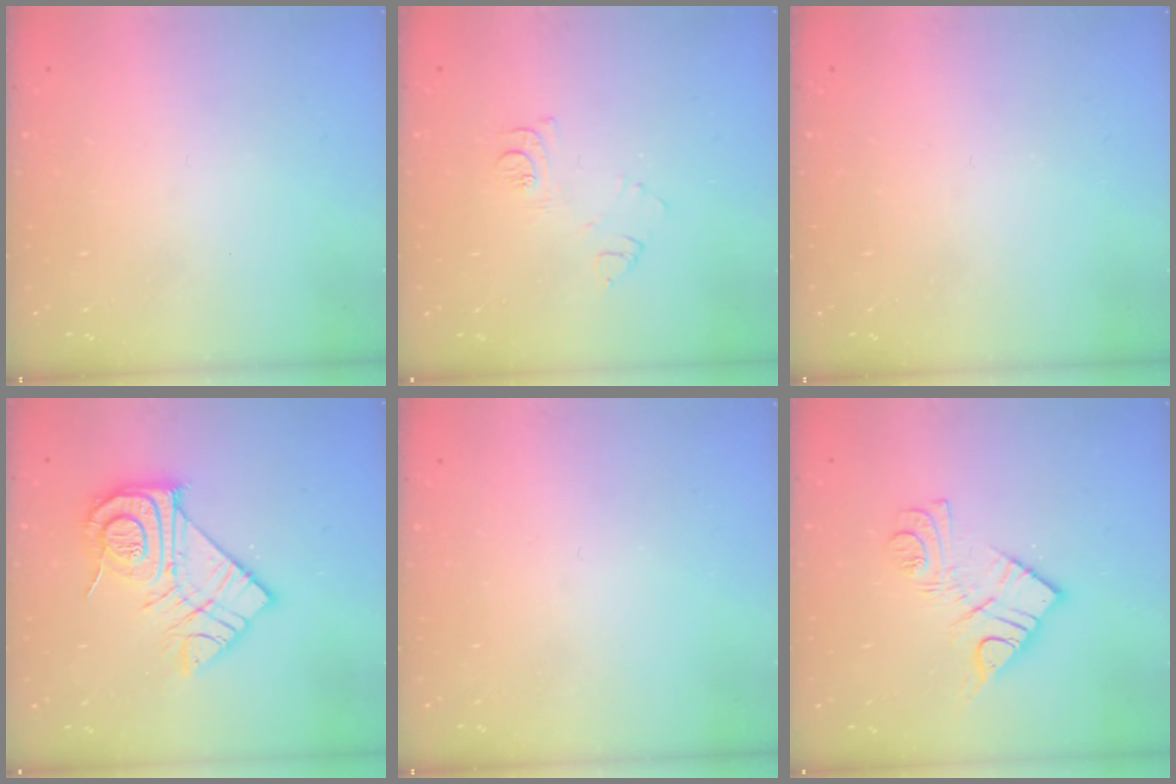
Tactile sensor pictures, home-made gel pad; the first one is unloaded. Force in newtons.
{"total": 7.2, "press": 7.2, "slide": 0.7}
{"total": 0.0}
{"total": 16.5, "press": 16.5, "slide": 1.2}
{"total": 0.0}
{"total": 11.5, "press": 11.5, "slide": 0.6}